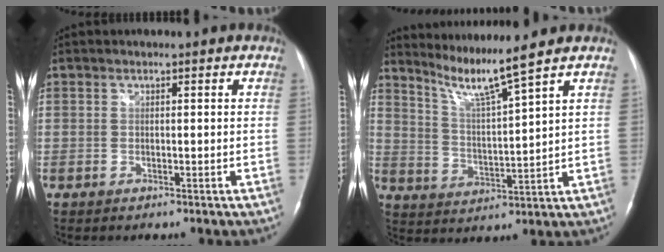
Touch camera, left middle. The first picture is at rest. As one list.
[{"total": 7.3, "force": [6.1, -2.3, 3.4], "torque": [-0.068, -0.020, 0.117]}]